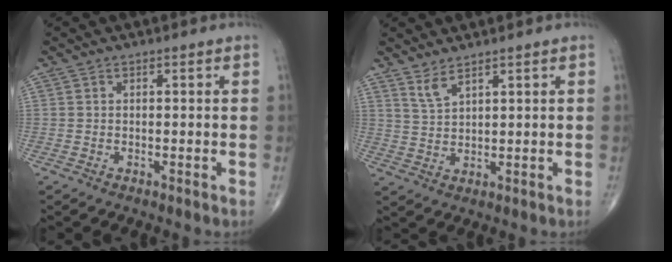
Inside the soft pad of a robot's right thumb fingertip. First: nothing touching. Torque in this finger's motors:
{"motor_torque": [-0.62, 0.58, -0.27, 0.28, 0.10]}